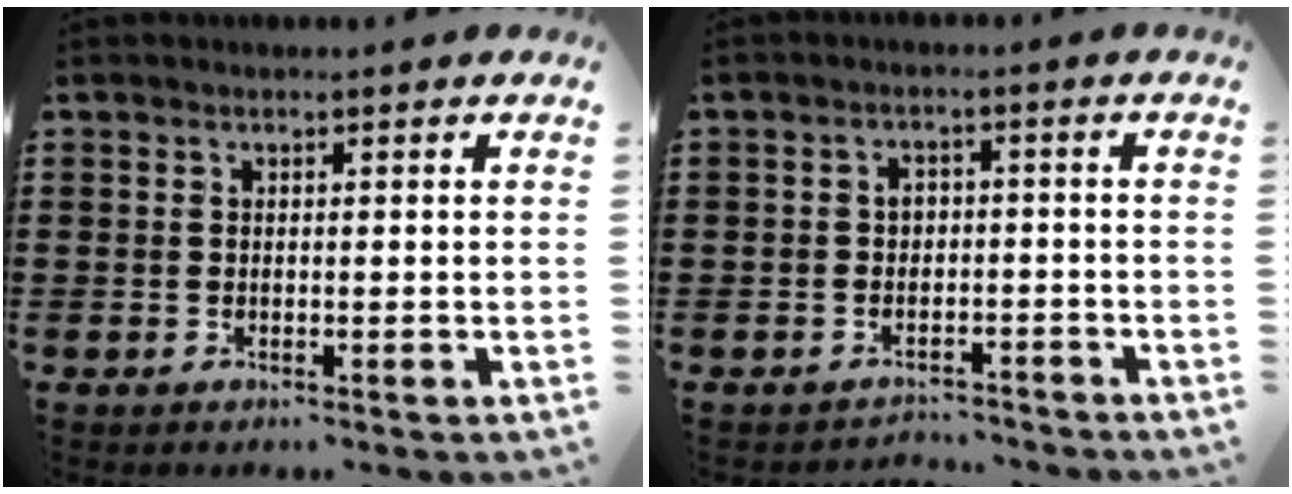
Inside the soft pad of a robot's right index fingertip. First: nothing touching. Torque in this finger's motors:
{"motor_torque": [-0.53, 0.44, -0.01, -0.03]}